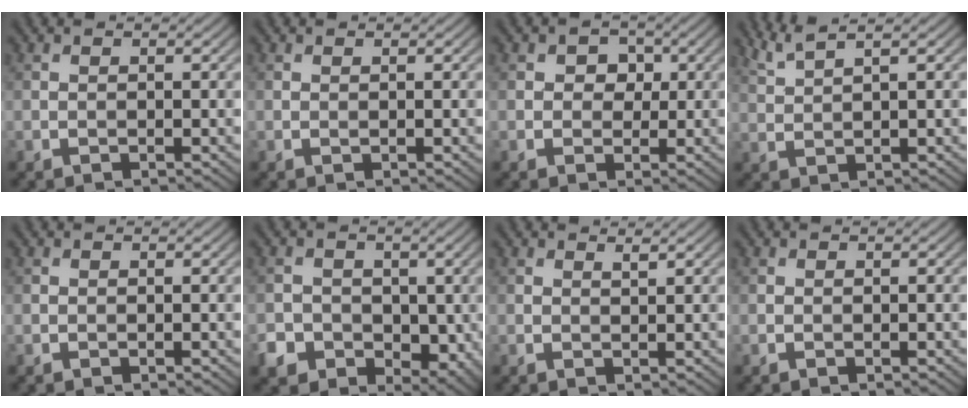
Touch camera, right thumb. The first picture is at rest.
{"total": 0.0}
{"total": 3.1, "force": [0.7, 2.6, 1.4], "torque": [-0.020, 0.002, -0.001]}
{"total": 3.7, "force": [2.7, 0.6, 2.5], "torque": [-0.044, 0.015, 0.056]}
{"total": 0.0}
{"total": 6.5, "force": [-1.6, 5.6, 2.9], "torque": [-0.056, -0.015, -0.032]}
{"total": 0.9, "force": [0.8, 0.0, 0.5], "torque": [-0.011, 0.000, 0.014]}
{"total": 0.0}